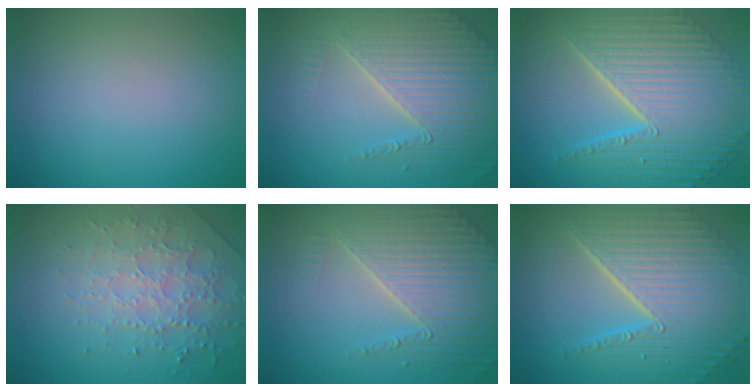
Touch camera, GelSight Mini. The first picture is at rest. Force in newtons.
{"total": 5.8, "press": 4.8, "slide": 3.2}
{"total": 10.9, "press": 7.2, "slide": 8.1}
{"total": 3.4, "press": 3.3, "slide": 1.1}
{"total": 5.8, "press": 4.8, "slide": 3.2}
{"total": 10.6, "press": 6.8, "slide": 8.1}